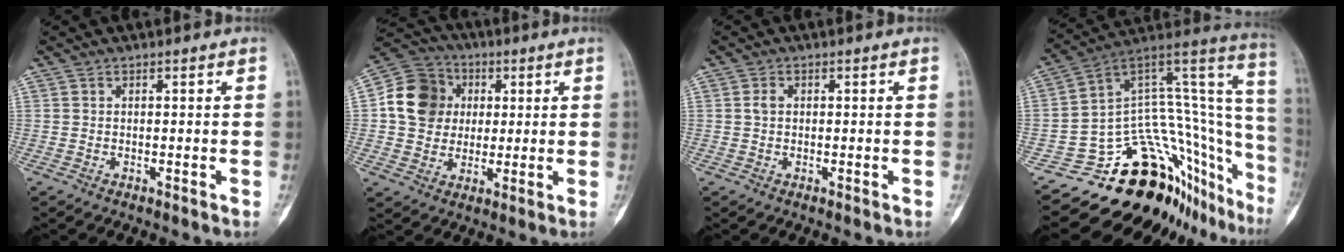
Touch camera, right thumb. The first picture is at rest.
{"total": 12.5, "force": [1.8, 11.1, 5.5], "torque": [-0.077, 0.010, 0.024]}
{"total": 1.5, "force": [0.2, 1.1, 1.0], "torque": [-0.015, 0.004, 0.004]}
{"total": 26.4, "force": [-17.5, 12.3, 15.5], "torque": [-0.090, 0.147, -0.238]}